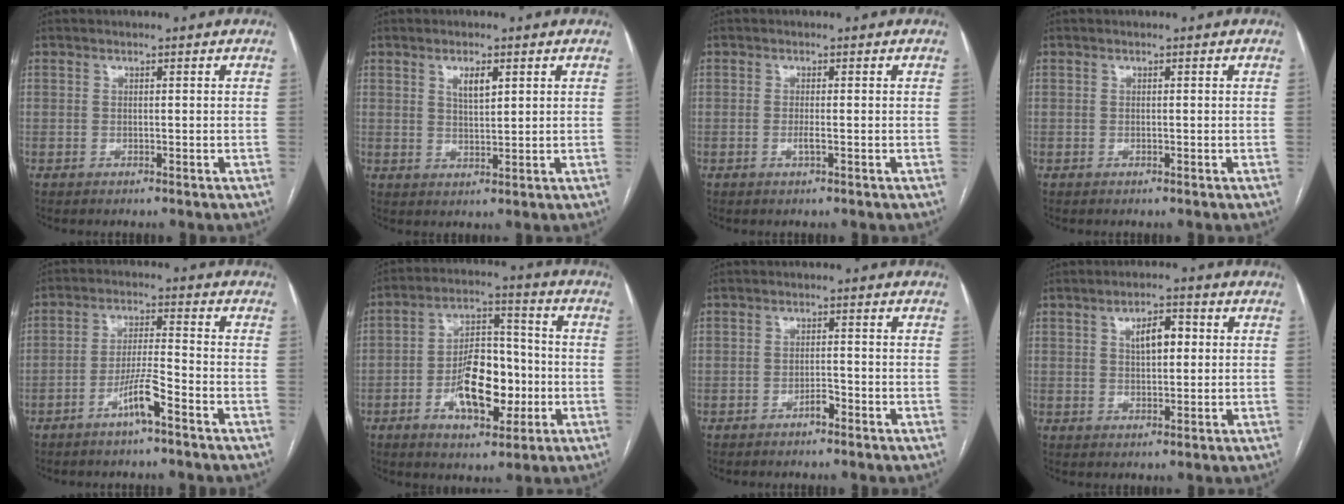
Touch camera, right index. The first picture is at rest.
{"total": 3.4, "force": [1.5, 1.2, 2.8], "torque": [-0.051, 0.000, 0.029]}
{"total": 1.3, "force": [-0.5, 0.1, 1.2], "torque": [-0.026, -0.001, -0.010]}
{"total": 0.0}
{"total": 6.1, "force": [-3.7, 0.4, 4.8], "torque": [-0.096, 0.007, -0.068]}
{"total": 12.6, "force": [-3.6, 5.7, 10.6], "torque": [-0.188, 0.020, -0.056]}
{"total": 2.0, "force": [-1.5, 0.7, 1.1], "torque": [-0.018, 0.004, -0.025]}
{"total": 5.1, "force": [1.3, 2.3, 4.3], "torque": [-0.072, 0.012, 0.023]}